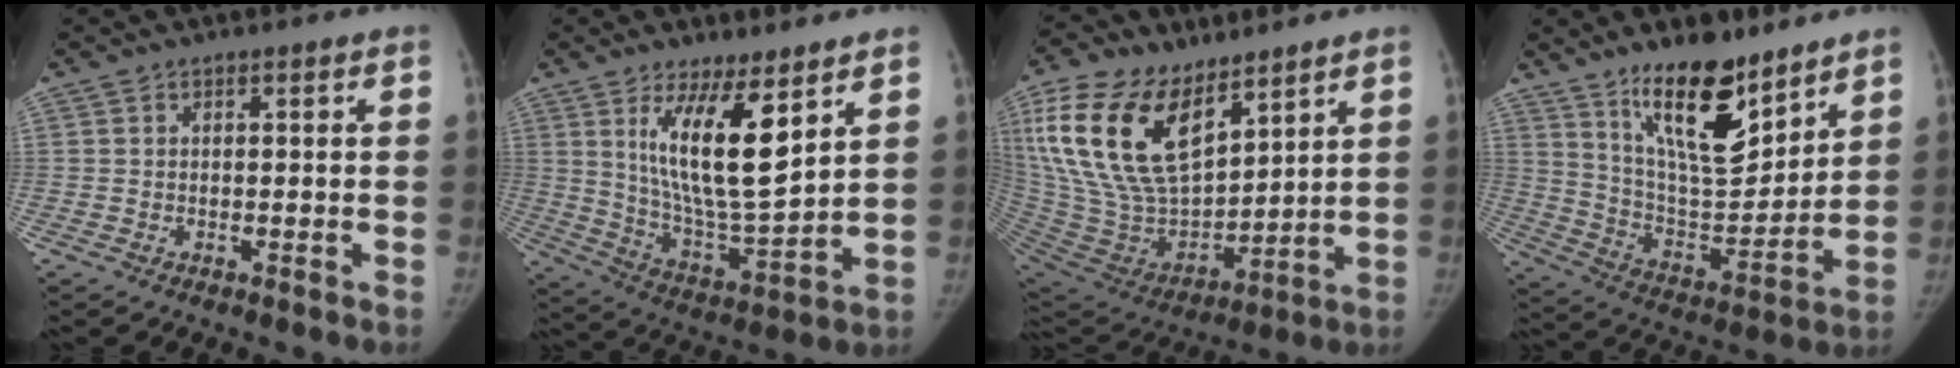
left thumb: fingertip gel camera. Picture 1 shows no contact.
{"total": 14.8, "force": [6.9, 4.1, 12.5], "torque": [-0.207, -0.057, 0.136]}
{"total": 26.3, "force": [13.7, 13.7, 17.8], "torque": [-0.358, -0.040, 0.268]}
{"total": 17.9, "force": [12.3, 6.5, 11.2], "torque": [-0.142, -0.091, 0.222]}